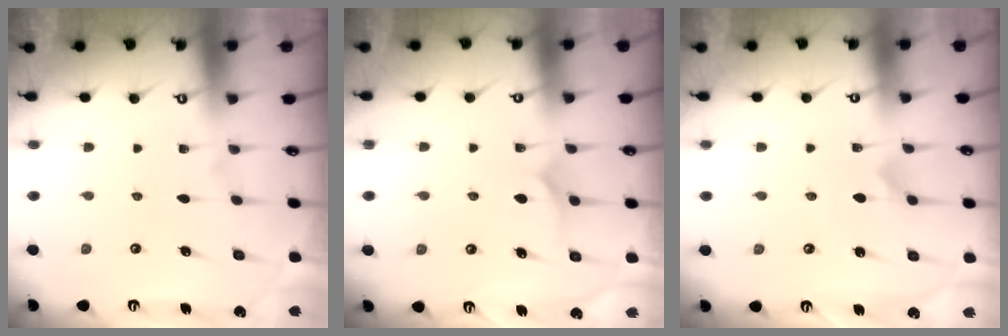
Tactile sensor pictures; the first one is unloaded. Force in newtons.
{"total": 6.6, "press": 6.6, "slide": 0.5}
{"total": 2.8, "press": 2.8, "slide": 0.2}